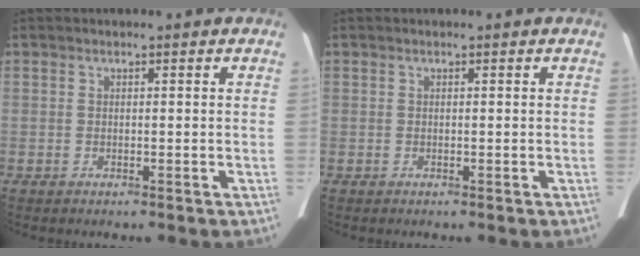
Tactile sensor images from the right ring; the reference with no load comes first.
{"total": 0.0}